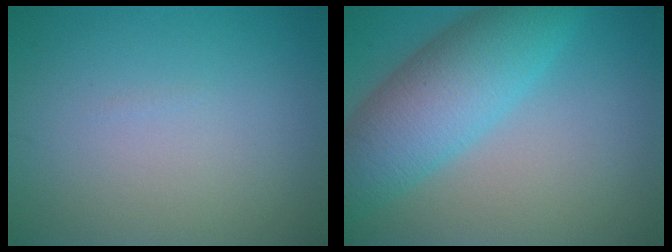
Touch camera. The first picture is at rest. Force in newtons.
{"total": 8.1, "press": 8.0, "slide": 0.4}